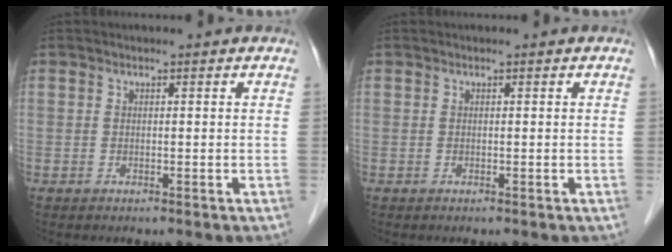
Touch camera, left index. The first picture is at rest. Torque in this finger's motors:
{"motor_torque": [0.01, 0.01, 0.00, 0.00]}